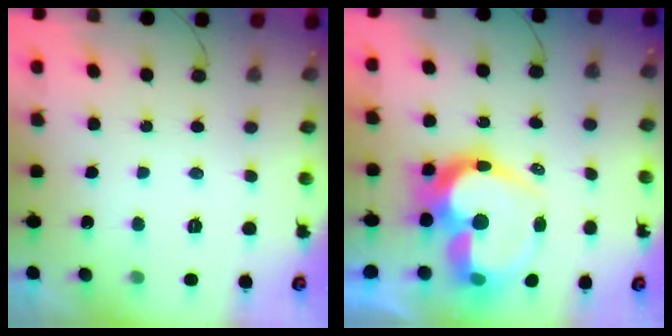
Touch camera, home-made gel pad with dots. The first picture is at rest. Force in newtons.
{"total": 17.9, "press": 17.5, "slide": 3.5}